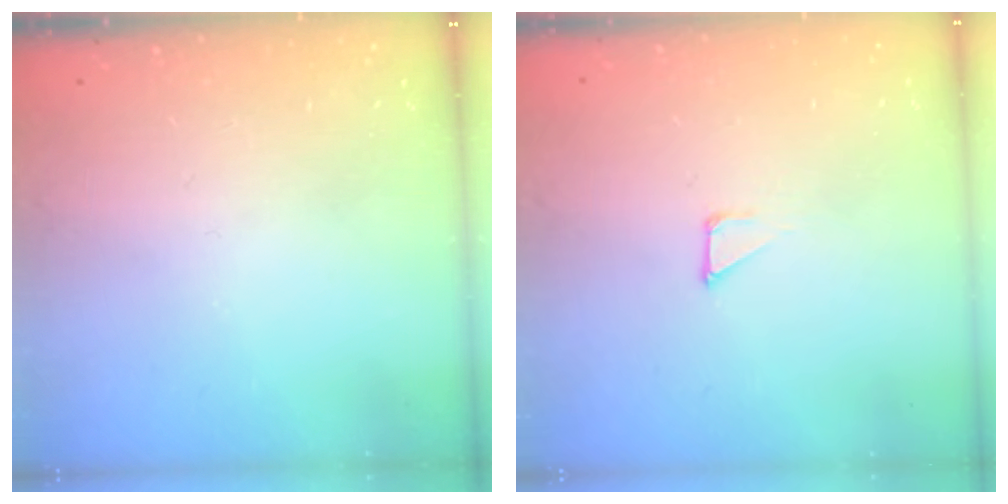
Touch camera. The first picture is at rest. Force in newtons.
{"total": 1.2, "press": 1.2, "slide": 0.0}